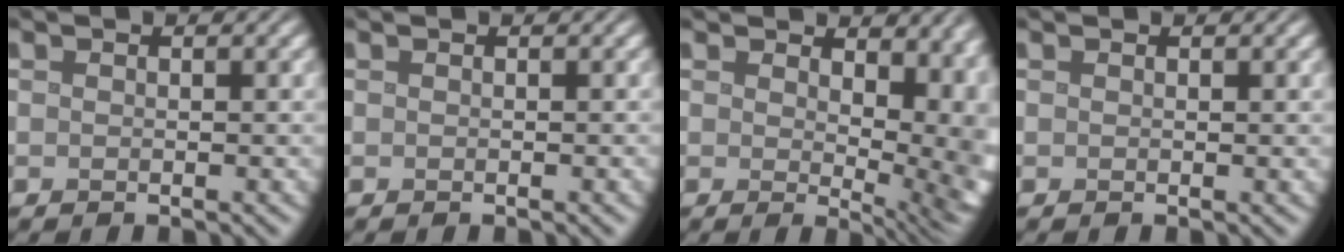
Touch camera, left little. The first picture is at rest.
{"total": 0.8, "force": [-0.1, 0.2, 0.8], "torque": [-0.005, 0.002, -0.002]}
{"total": 7.8, "force": [3.1, 3.8, 6.0], "torque": [-0.048, -0.010, 0.053]}
{"total": 0.6, "force": [0.5, 0.0, 0.4], "torque": [-0.002, 0.001, 0.008]}